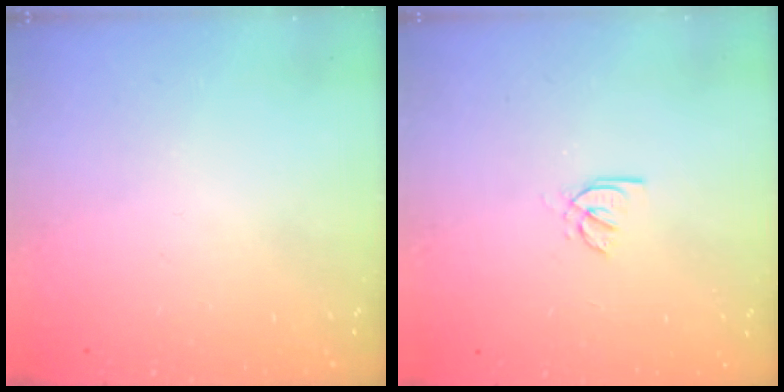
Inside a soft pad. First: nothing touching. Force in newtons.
{"total": 1.8, "press": 1.8, "slide": 0.3}